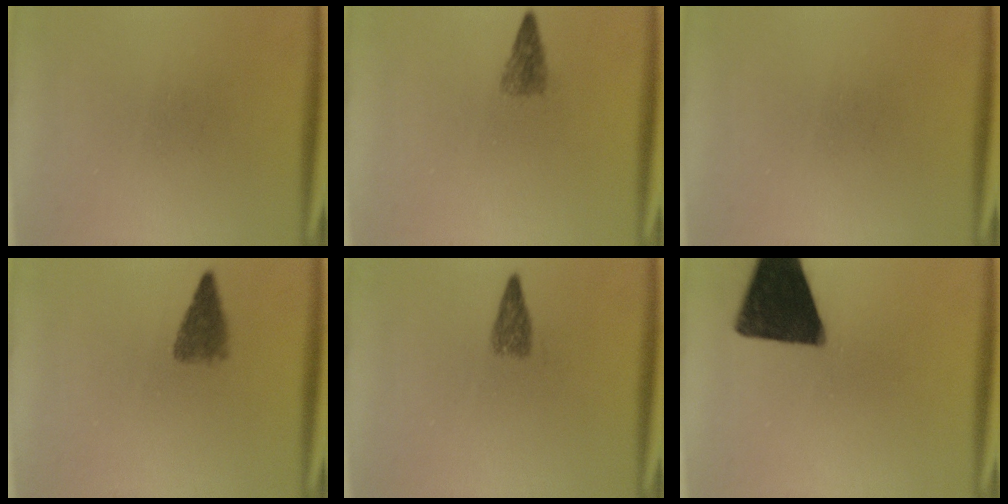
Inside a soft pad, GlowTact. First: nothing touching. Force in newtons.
{"total": 2.2}
{"total": 0.0}
{"total": 3.4}
{"total": 2.3}
{"total": 17.2}